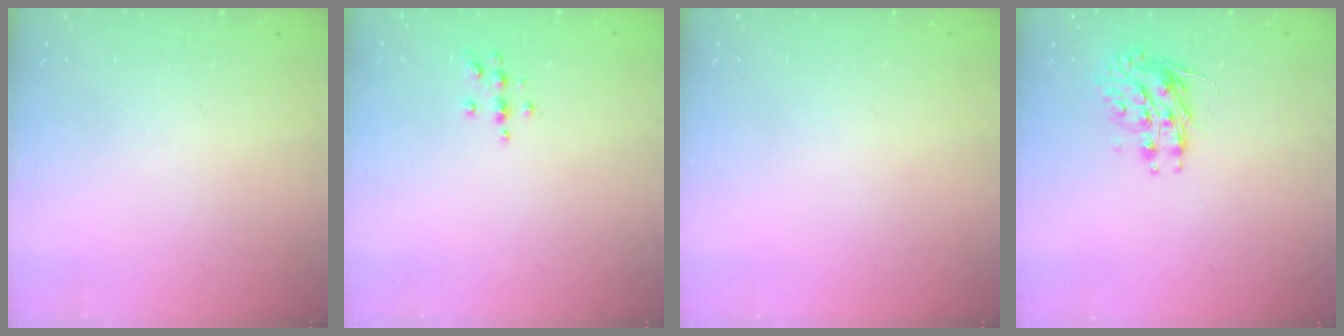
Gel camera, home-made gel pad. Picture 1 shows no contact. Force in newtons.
{"total": 6.2, "press": 6.1, "slide": 1.3}
{"total": 0.0}
{"total": 9.0, "press": 9.0, "slide": 0.6}